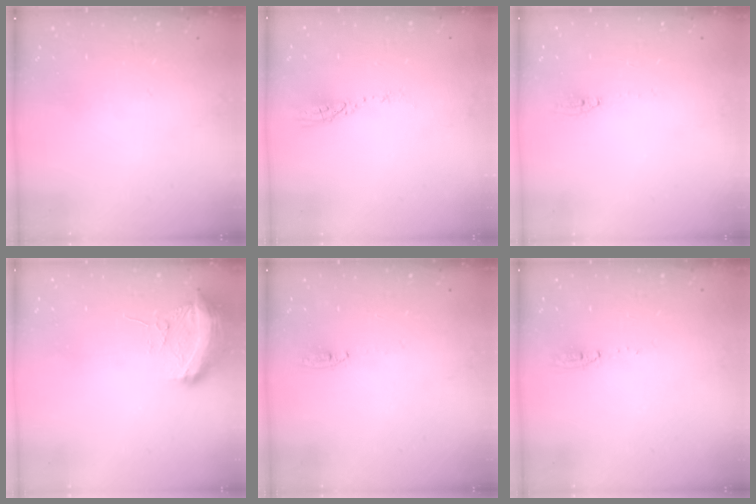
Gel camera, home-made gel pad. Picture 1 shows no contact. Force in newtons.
{"total": 3.6, "press": 3.6, "slide": 0.2}
{"total": 2.0, "press": 2.0, "slide": 0.2}
{"total": 10.0, "press": 10.0, "slide": 0.8}
{"total": 2.7, "press": 2.5, "slide": 1.0}
{"total": 11.2, "press": 5.8, "slide": 9.6}